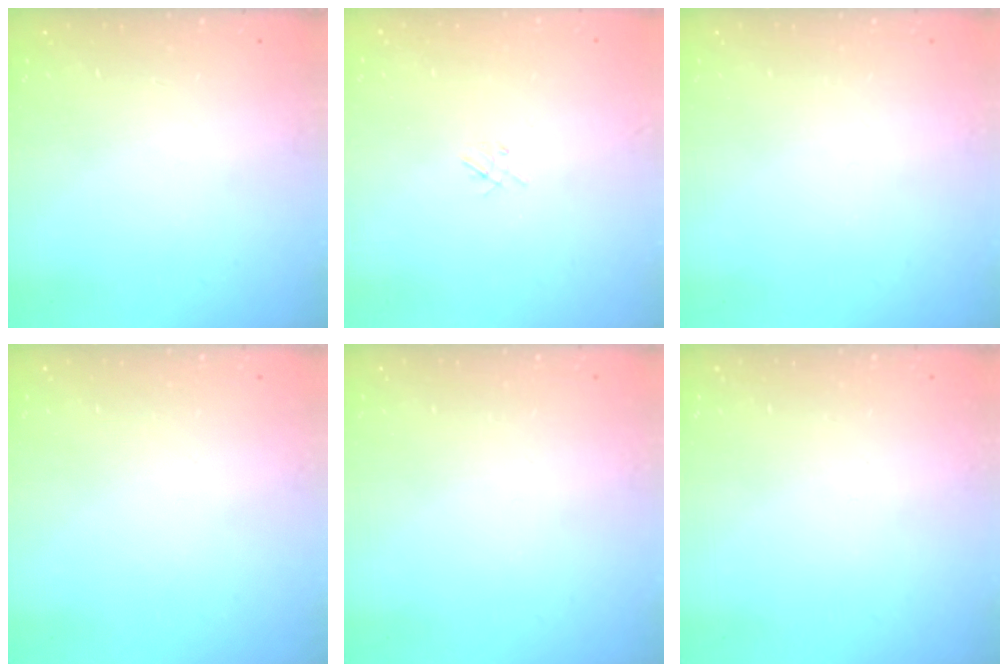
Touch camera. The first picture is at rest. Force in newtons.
{"total": 2.0, "press": 2.0, "slide": 0.4}
{"total": 0.0}
{"total": 0.0}
{"total": 0.0}
{"total": 0.0}